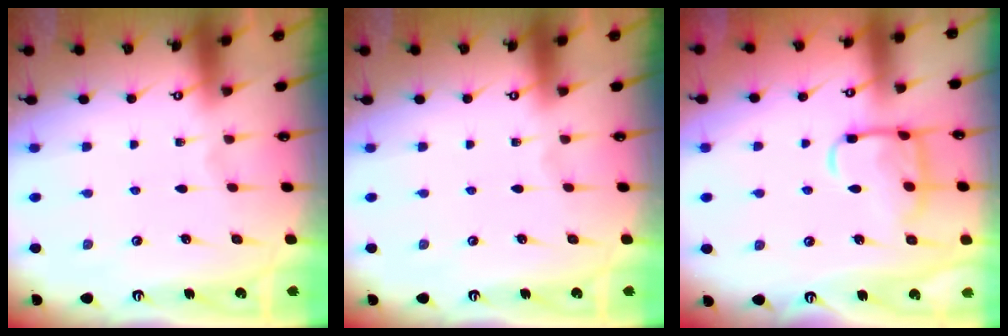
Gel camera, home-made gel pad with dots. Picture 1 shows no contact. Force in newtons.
{"total": 0.0}
{"total": 11.6, "press": 11.5, "slide": 0.5}